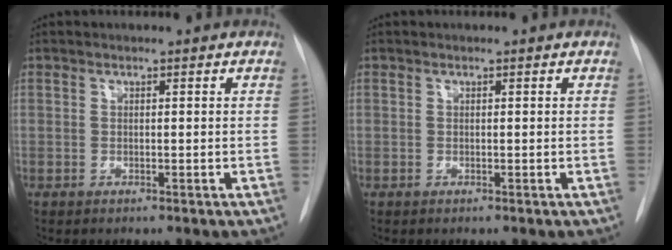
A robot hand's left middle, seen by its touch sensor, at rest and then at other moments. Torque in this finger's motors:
{"motor_torque": [-0.07, 0.07, -0.01, 0.01]}